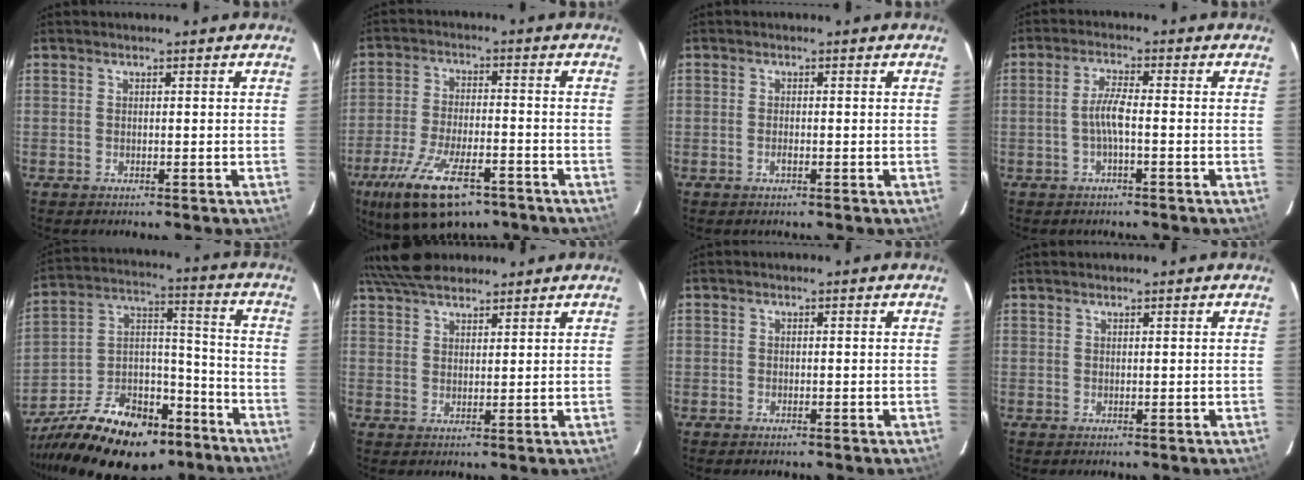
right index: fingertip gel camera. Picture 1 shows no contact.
{"total": 15.2, "force": [-9.9, 5.7, 10.1], "torque": [-0.211, -0.037, -0.167]}
{"total": 1.1, "force": [-0.5, 0.4, 0.9], "torque": [-0.017, 0.000, -0.009]}
{"total": 3.7, "force": [-1.0, 0.3, 3.5], "torque": [-0.072, 0.006, -0.020]}
{"total": 22.0, "force": [-15.0, 11.2, 11.5], "torque": [-0.223, 0.028, -0.224]}
{"total": 7.4, "force": [6.7, 1.9, 2.3], "torque": [-0.049, 0.027, 0.122]}
{"total": 0.8, "force": [-0.2, -0.5, -0.5], "torque": [0.009, -0.005, -0.004]}
{"total": 1.2, "force": [0.9, -0.6, -0.5], "torque": [0.007, 0.000, 0.018]}